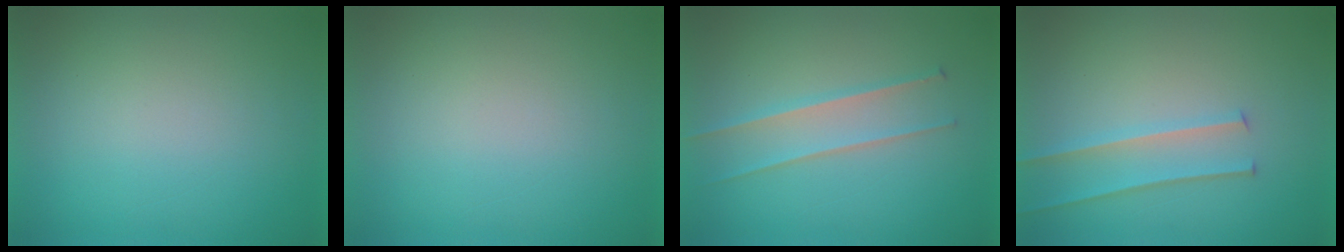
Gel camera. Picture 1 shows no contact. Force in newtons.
{"total": 0.0}
{"total": 2.0}
{"total": 2.2}